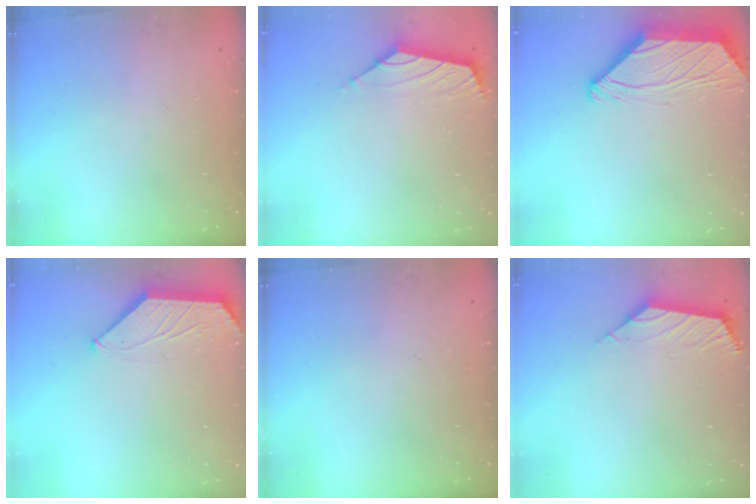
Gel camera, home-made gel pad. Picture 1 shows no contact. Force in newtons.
{"total": 1.6, "press": 1.5, "slide": 0.7}
{"total": 2.0, "press": 2.0, "slide": 0.6}
{"total": 1.8, "press": 1.7, "slide": 0.3}
{"total": 0.0}
{"total": 3.0, "press": 3.0, "slide": 0.7}